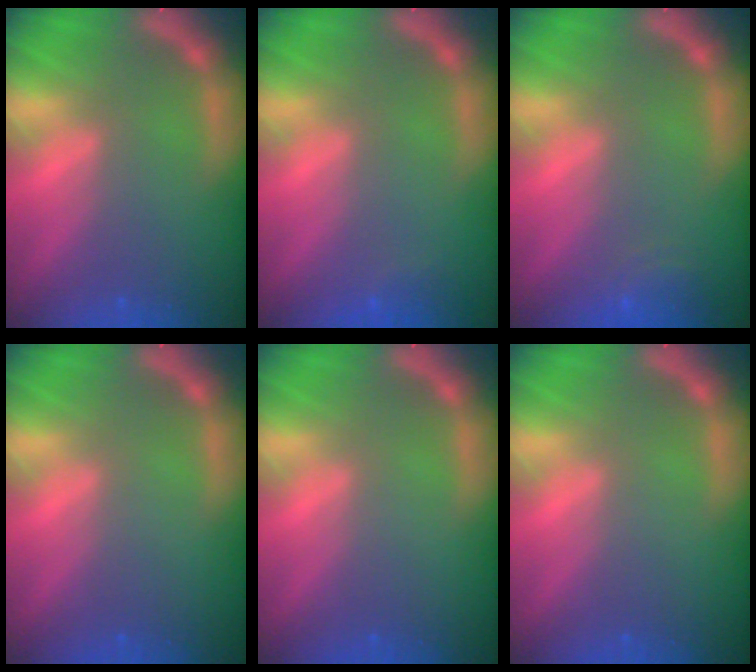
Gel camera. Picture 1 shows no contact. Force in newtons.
{"total": 0.9}
{"total": 2.5}
{"total": 0.0}
{"total": 0.0}
{"total": 0.0}